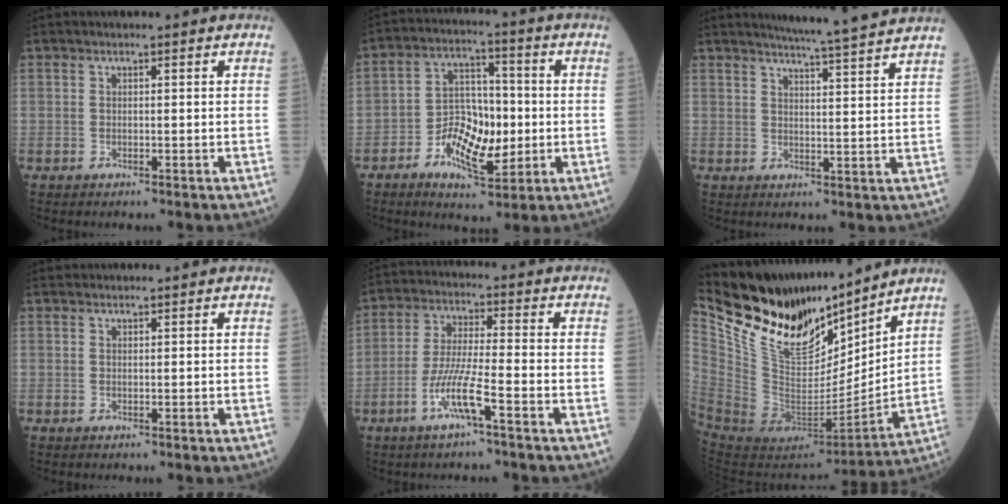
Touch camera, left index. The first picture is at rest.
{"total": 10.2, "force": [-2.7, 5.2, 8.4], "torque": [-0.154, 0.008, -0.045]}
{"total": 9.7, "force": [8.9, -1.7, 3.5], "torque": [-0.059, -0.014, 0.109]}
{"total": 0.8, "force": [0.7, 0.1, -0.1], "torque": [-0.007, 0.014, 0.017]}
{"total": 7.5, "force": [-4.0, -0.5, 6.2], "torque": [-0.128, -0.004, -0.081]}
{"total": 22.0, "force": [18.6, 6.9, 9.5], "torque": [-0.204, -0.014, 0.348]}